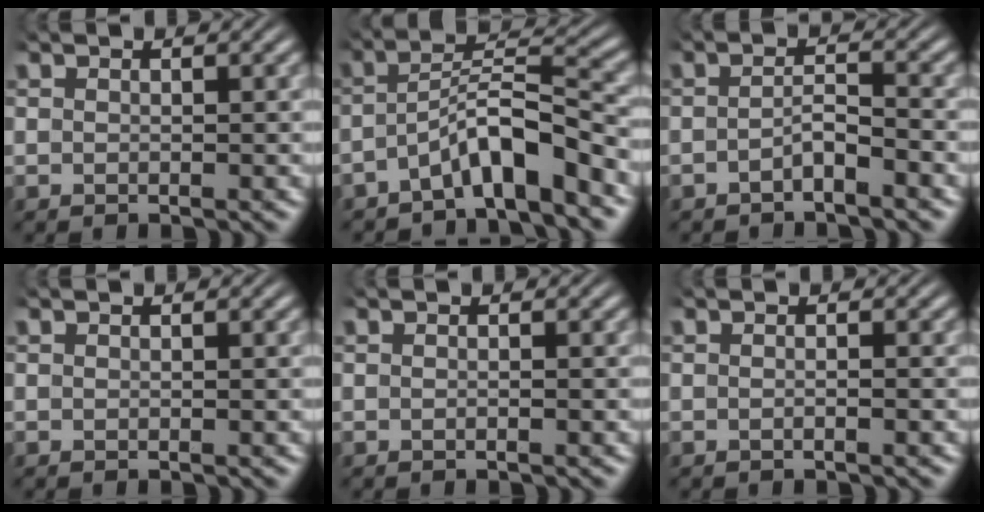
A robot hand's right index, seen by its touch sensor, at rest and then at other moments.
{"total": 5.4, "force": [-3.2, 1.8, 4.0], "torque": [-0.071, -0.003, -0.052]}
{"total": 2.0, "force": [-1.5, 0.1, 1.3], "torque": [-0.017, -0.006, -0.027]}
{"total": 0.0}
{"total": 0.0}
{"total": 0.6, "force": [-0.4, -0.1, 0.4], "torque": [-0.008, 0.004, -0.011]}